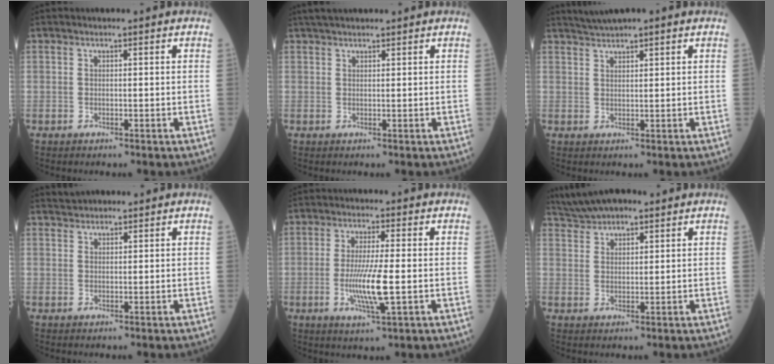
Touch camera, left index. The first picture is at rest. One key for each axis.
{"total": 4.1, "fx": 3.5, "fy": 0.8, "fz": 1.9, "tx": -0.028, "ty": 0.035, "tz": 0.060}
{"total": 3.4, "fx": 2.9, "fy": 0.0, "fz": 1.8, "tx": -0.041, "ty": 0.026, "tz": 0.055}
{"total": 2.0, "fx": 1.9, "fy": 0.6, "fz": 0.1, "tx": -0.010, "ty": 0.020, "tz": 0.036}
{"total": 7.5, "fx": -1.3, "fy": 0.4, "fz": 7.4, "tx": -0.148, "ty": -0.016, "tz": -0.026}
{"total": 6.4, "fx": 5.3, "fy": 2.0, "fz": 3.0, "tx": -0.065, "ty": 0.038, "tz": 0.101}